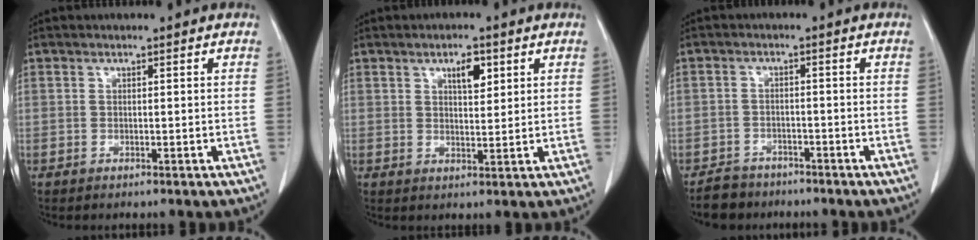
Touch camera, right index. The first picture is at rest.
{"total": 3.9, "force": [1.9, 1.4, 3.1], "torque": [-0.049, -0.001, 0.032]}
{"total": 4.3, "force": [-3.5, 2.5, -0.1], "torque": [-0.002, 0.005, -0.061]}